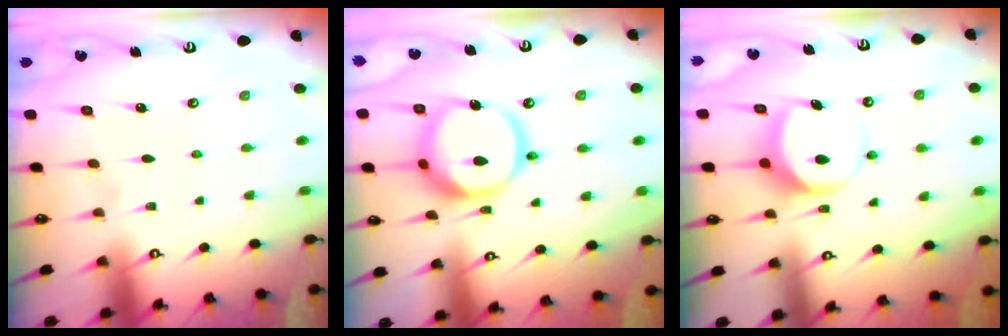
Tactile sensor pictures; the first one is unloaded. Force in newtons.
{"total": 15.8, "press": 15.8, "slide": 1.6}
{"total": 8.3, "press": 8.2, "slide": 0.9}